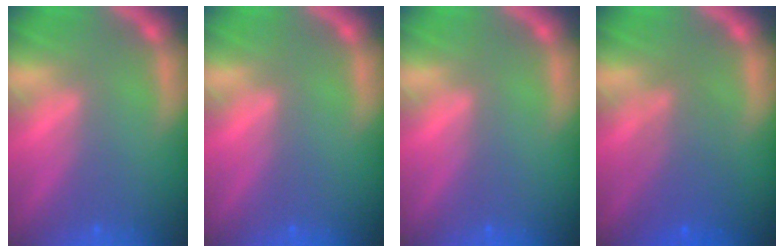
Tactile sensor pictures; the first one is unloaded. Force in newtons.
{"total": 0.0}
{"total": 0.0}
{"total": 4.6}